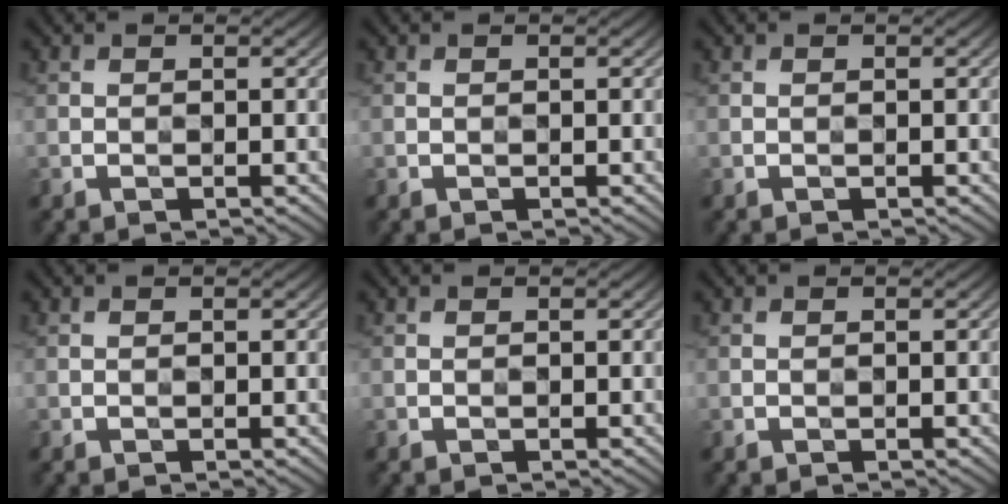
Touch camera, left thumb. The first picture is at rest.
{"total": 0.0}
{"total": 0.0}
{"total": 0.0}
{"total": 0.0}
{"total": 0.0}